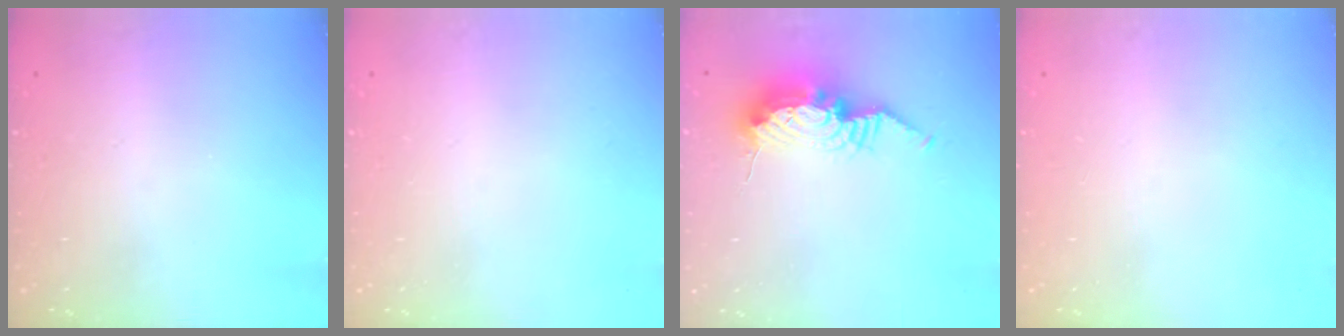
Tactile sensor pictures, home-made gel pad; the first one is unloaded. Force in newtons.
{"total": 0.0}
{"total": 11.8, "press": 11.7, "slide": 0.9}
{"total": 0.0}